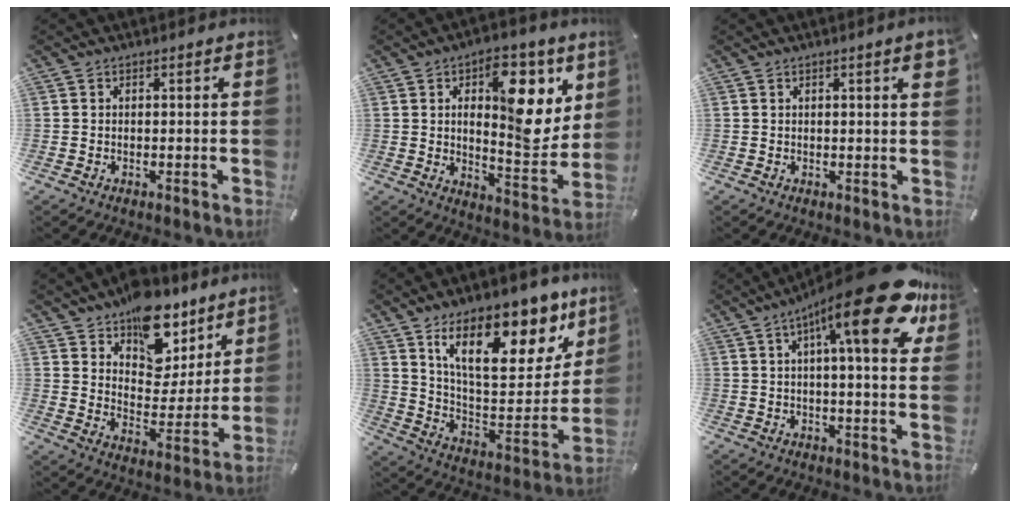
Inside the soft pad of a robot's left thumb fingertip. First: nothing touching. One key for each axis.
{"total": 16.2, "fx": 6.3, "fy": 7.5, "fz": 12.9, "tx": -0.145, "ty": -0.038, "tz": 0.098}
{"total": 3.1, "fx": 1.2, "fy": 0.2, "fz": 2.8, "tx": -0.054, "ty": 0.000, "tz": 0.021}
{"total": 15.5, "fx": 11.5, "fy": 9.1, "fz": 5.1, "tx": -0.063, "ty": -0.104, "tz": 0.208}
{"total": 24.0, "fx": 15.0, "fy": 10.6, "fz": 15.5, "tx": -0.226, "ty": -0.099, "tz": 0.252}
{"total": 22.3, "fx": 10.4, "fy": 4.9, "fz": 19.1, "tx": -0.277, "ty": -0.063, "tz": 0.151}